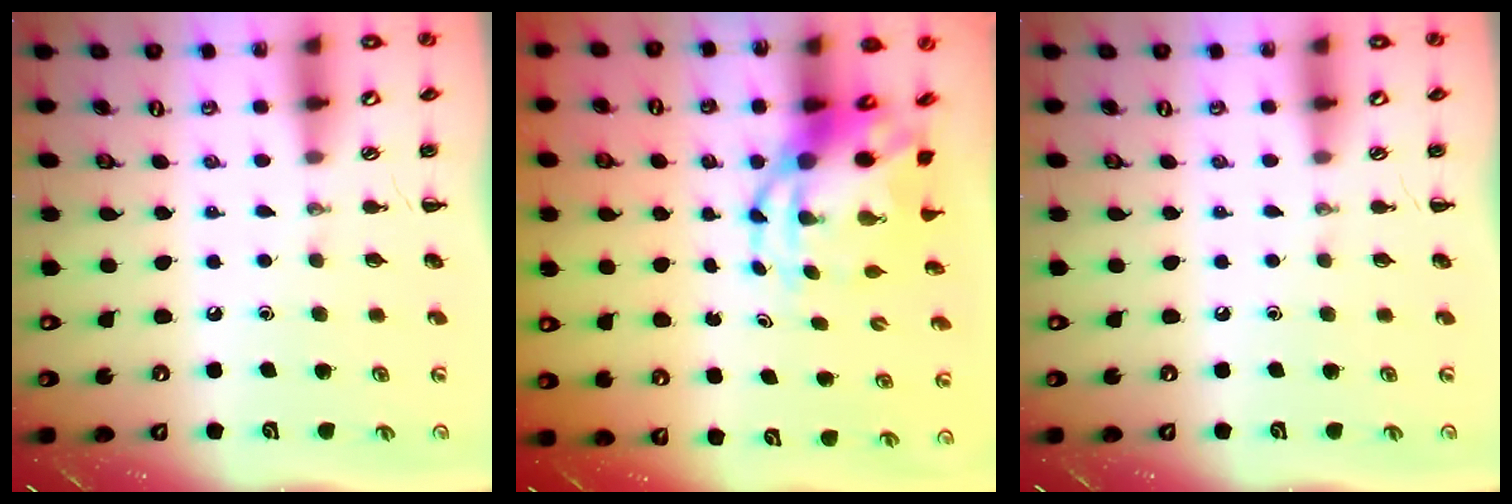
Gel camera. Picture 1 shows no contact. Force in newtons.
{"total": 7.5, "press": 7.2, "slide": 1.8}
{"total": 0.0}